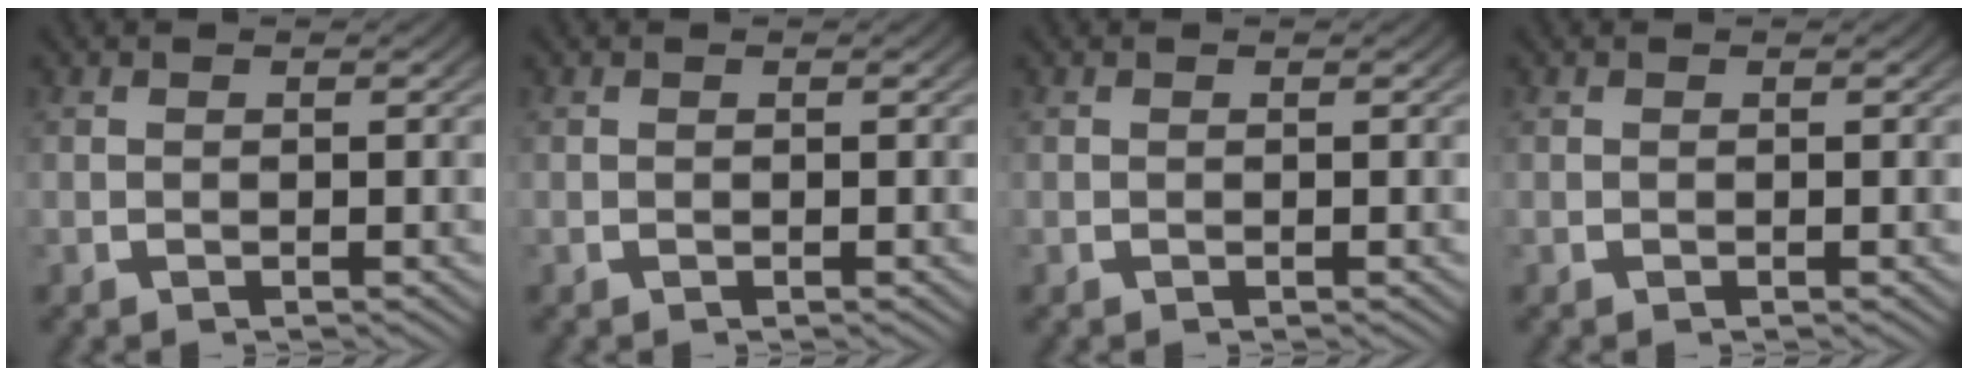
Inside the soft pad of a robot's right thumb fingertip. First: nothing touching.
{"total": 0.0}
{"total": 0.0}
{"total": 0.0}